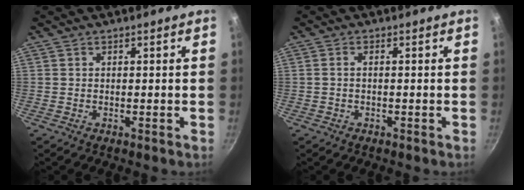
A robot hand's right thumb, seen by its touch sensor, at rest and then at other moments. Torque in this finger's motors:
{"motor_torque": [0.25, -0.53, -0.25, 0.22, 0.03]}